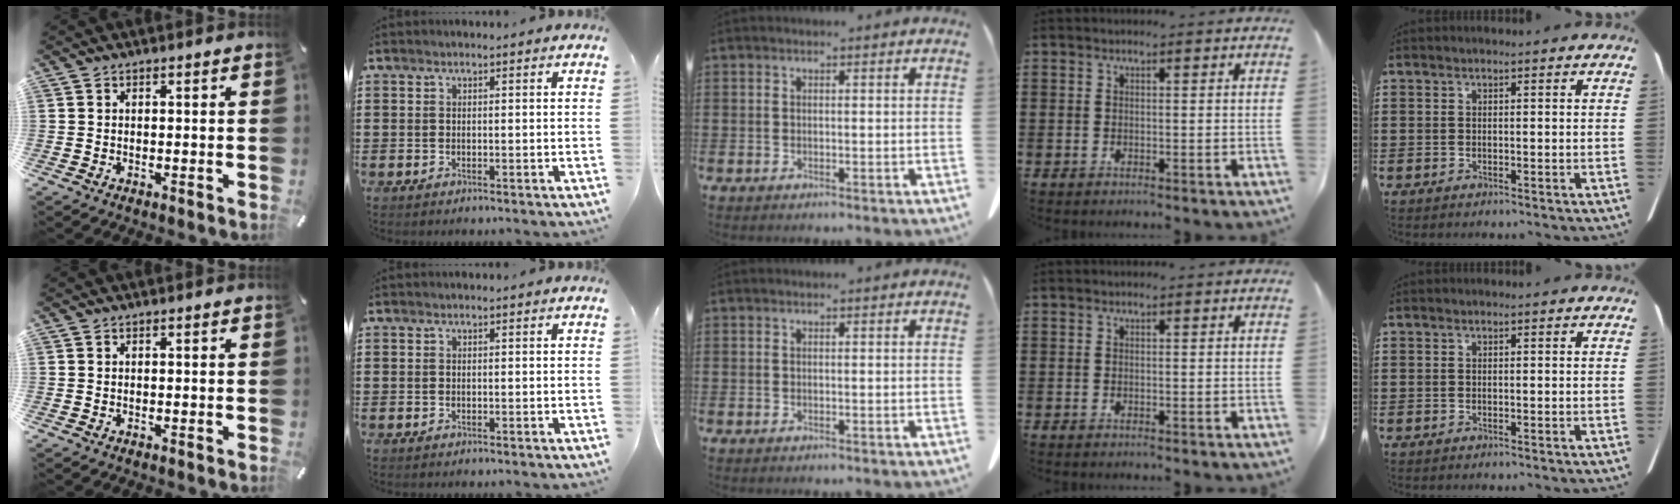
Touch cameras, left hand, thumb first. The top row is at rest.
{}